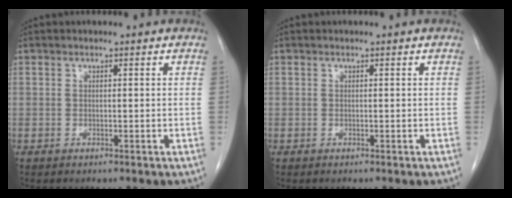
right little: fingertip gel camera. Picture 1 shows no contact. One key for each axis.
{"total": 0.0}